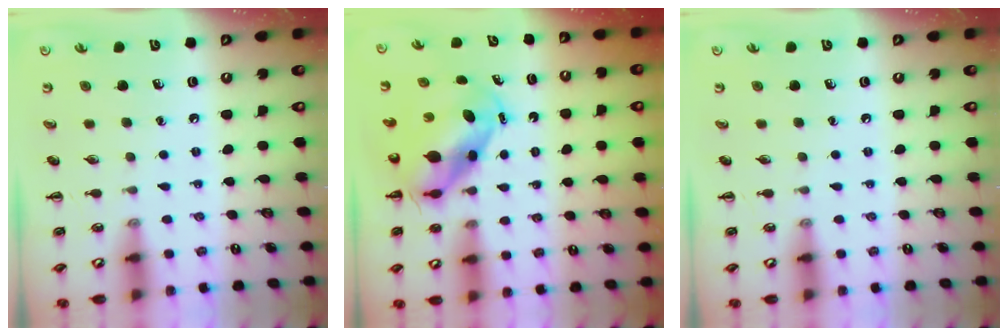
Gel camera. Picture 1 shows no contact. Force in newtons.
{"total": 7.1, "press": 6.7, "slide": 2.4}
{"total": 0.0}